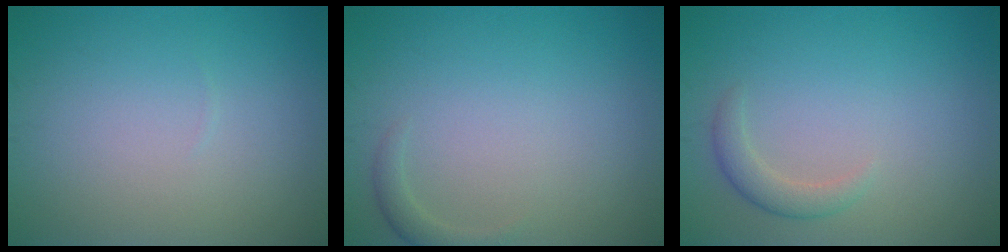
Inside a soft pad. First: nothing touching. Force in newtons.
{"total": 1.2, "press": 1.2, "slide": 0.1}
{"total": 1.8, "press": 1.8, "slide": 0.3}